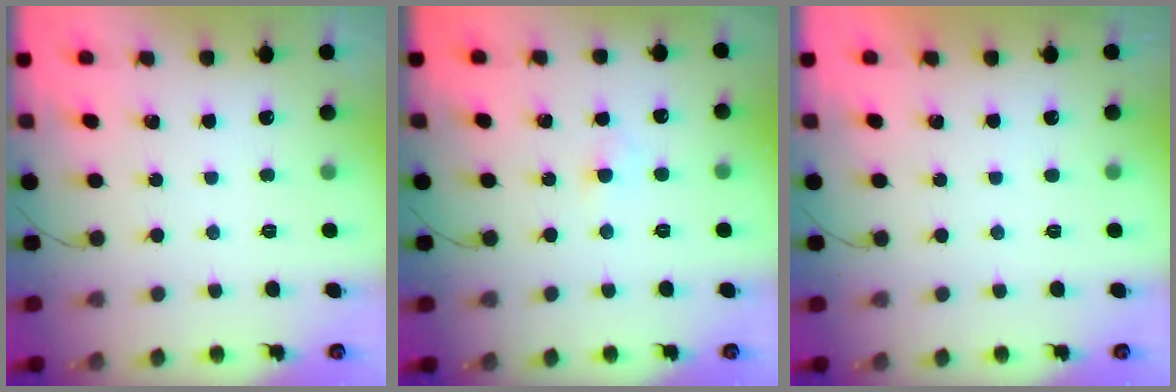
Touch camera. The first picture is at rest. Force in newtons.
{"total": 2.1, "press": 1.9, "slide": 0.9}
{"total": 1.0, "press": 0.9, "slide": 0.2}